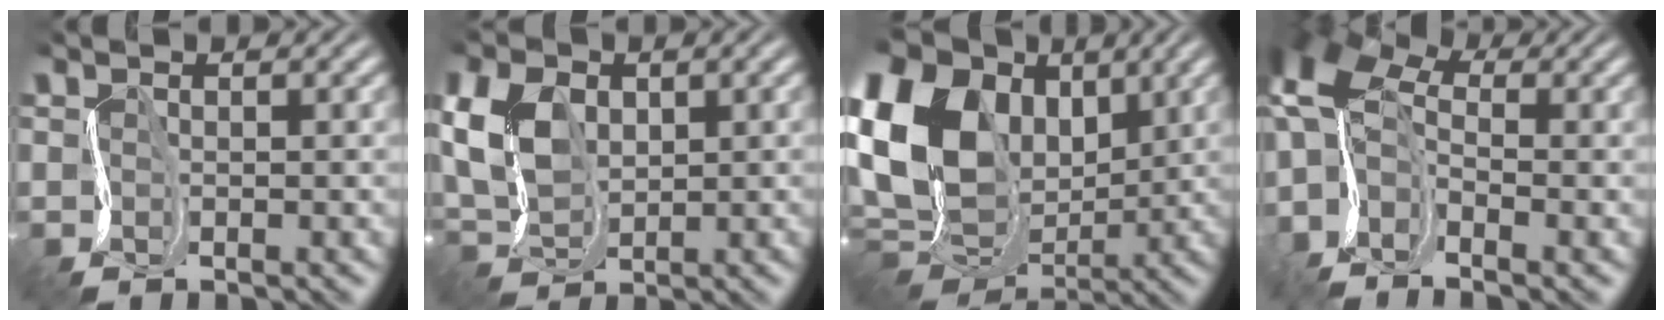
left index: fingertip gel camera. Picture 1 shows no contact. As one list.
[{"total": 5.6, "force": [1.5, 3.8, 3.9], "torque": [-0.095, 0.017, 0.018]}, {"total": 18.3, "force": [3.6, 13.4, 11.9], "torque": [-0.252, 0.042, 0.055]}, {"total": 8.4, "force": [-1.4, 5.0, 6.6], "torque": [-0.128, 0.018, -0.038]}]